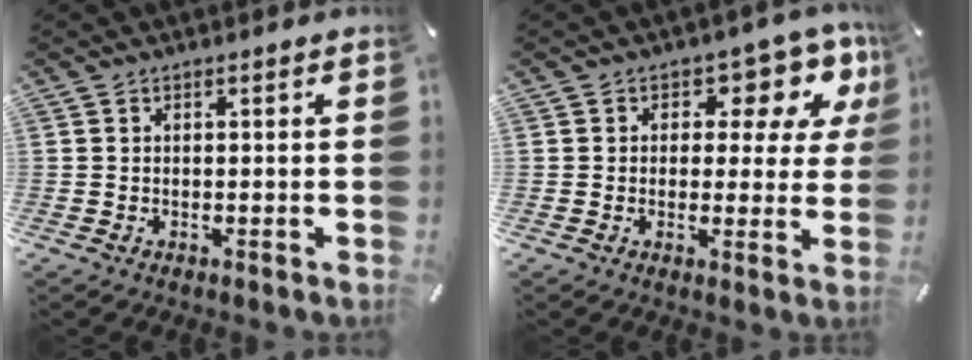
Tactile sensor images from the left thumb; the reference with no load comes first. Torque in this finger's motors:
{"motor_torque": [0.49, 0.04, 0.23, 0.29, 0.05]}